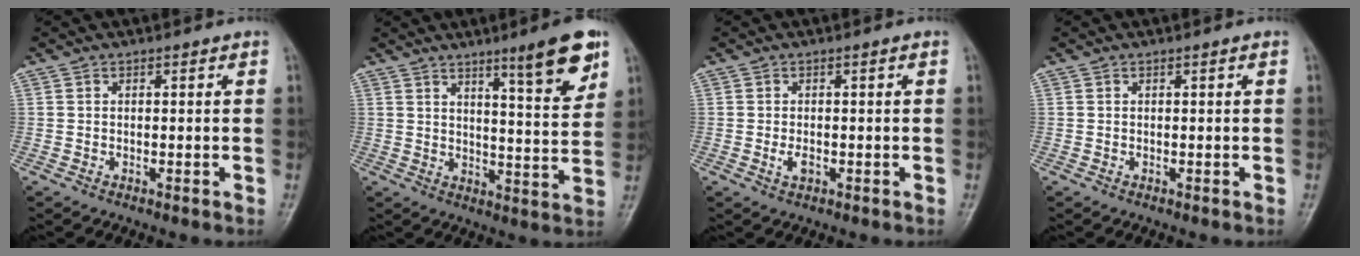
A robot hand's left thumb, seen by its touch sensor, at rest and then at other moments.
{"total": 11.5, "force": [7.0, 1.6, 9.0], "torque": [-0.115, -0.043, 0.100]}
{"total": 1.9, "force": [-0.5, 0.9, 1.6], "torque": [-0.031, 0.002, -0.006]}
{"total": 0.0}